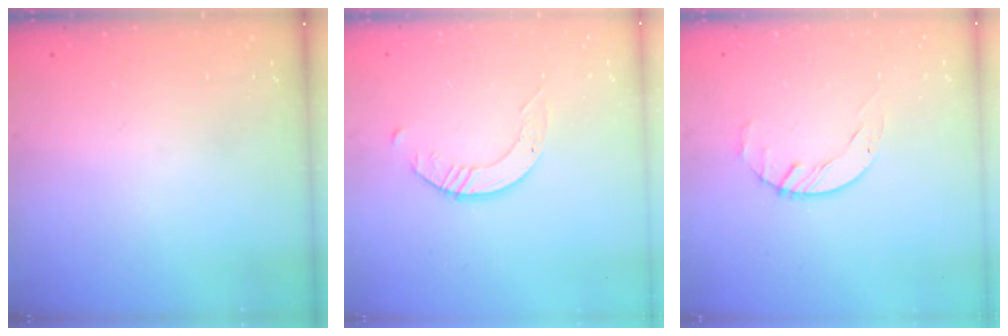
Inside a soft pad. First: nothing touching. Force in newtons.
{"total": 2.6, "press": 2.6, "slide": 0.3}
{"total": 1.7, "press": 1.7, "slide": 0.3}